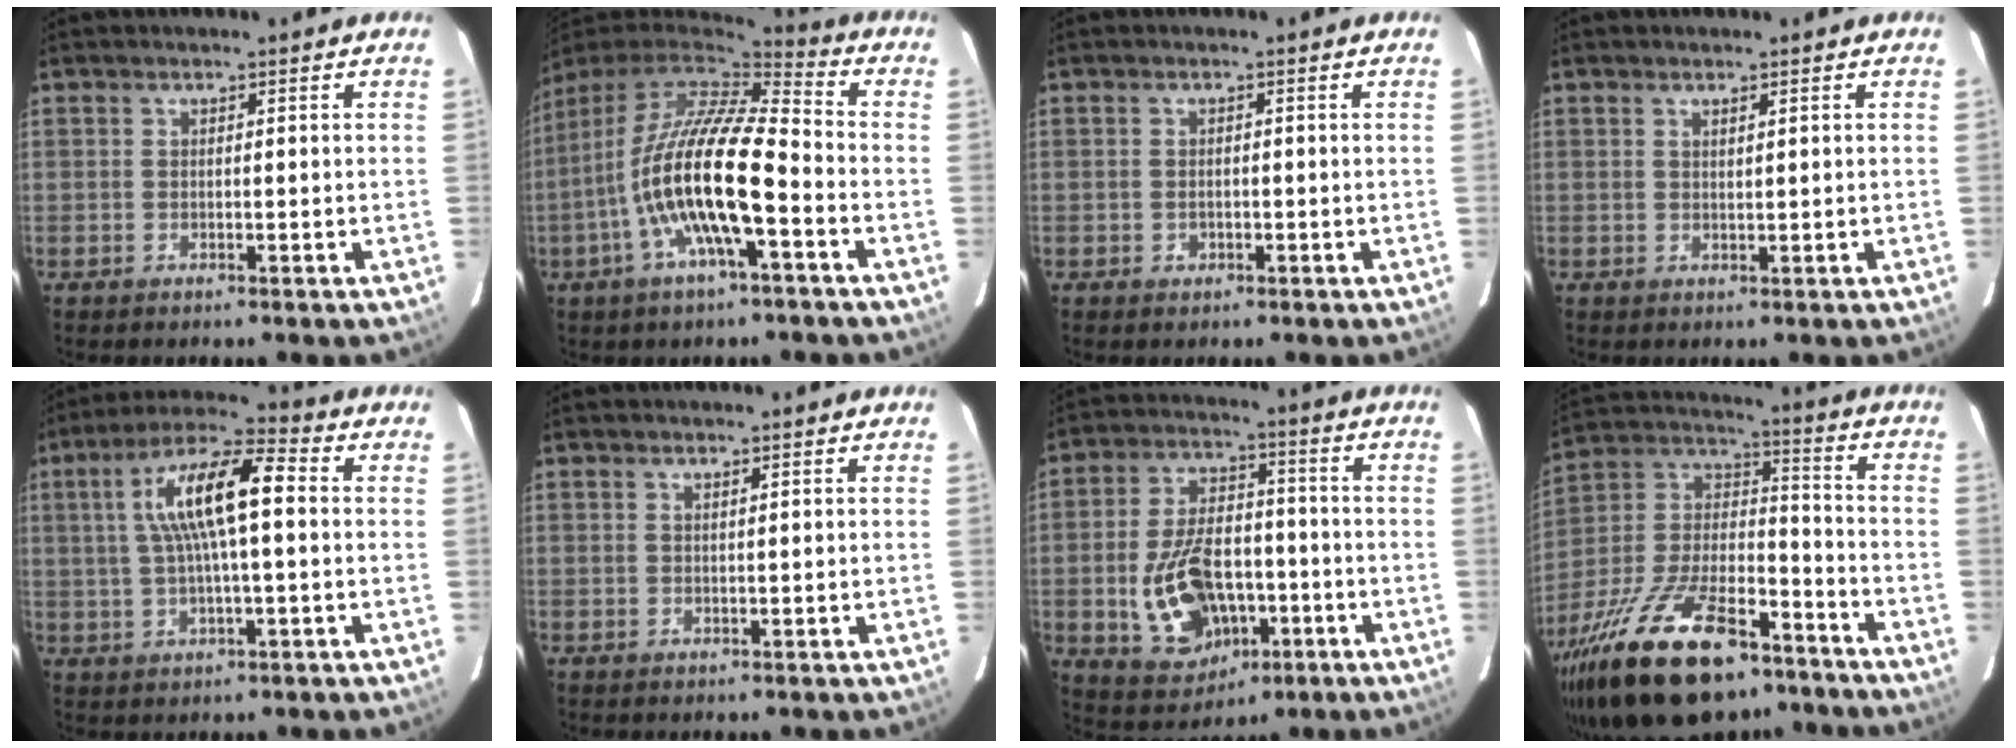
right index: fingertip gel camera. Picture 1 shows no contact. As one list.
[{"total": 17.8, "force": [-5.5, 3.9, 16.5], "torque": [-0.300, -0.022, -0.109]}, {"total": 1.2, "force": [-0.4, 1.1, 0.4], "torque": [-0.006, 0.001, -0.002]}, {"total": 1.0, "force": [0.6, 0.0, 0.7], "torque": [-0.012, 0.002, 0.012]}, {"total": 12.9, "force": [1.7, 2.9, 12.4], "torque": [-0.228, 0.022, 0.028]}, {"total": 0.6, "force": [0.3, -0.2, 0.5], "torque": [-0.009, 0.002, 0.006]}, {"total": 16.0, "force": [-4.4, 10.0, 11.6], "torque": [-0.234, 0.006, -0.051]}, {"total": 28.7, "force": [-18.7, 11.9, 18.2], "torque": [-0.356, -0.012, -0.299]}]